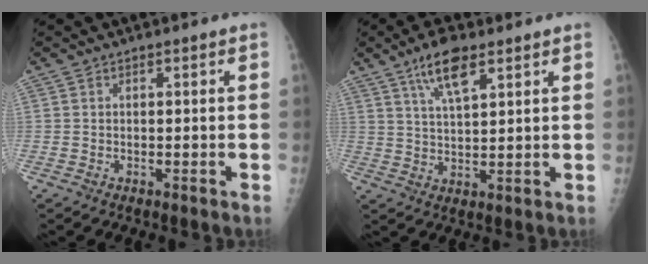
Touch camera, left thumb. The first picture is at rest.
{"total": 7.9, "force": [4.6, 2.5, 5.9], "torque": [-0.103, -0.017, 0.086]}